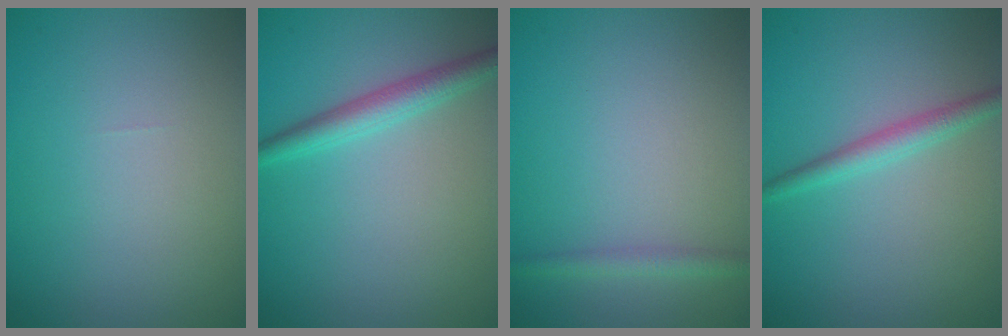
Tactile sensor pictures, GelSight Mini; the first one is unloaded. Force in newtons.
{"total": 2.6, "press": 2.6, "slide": 0.1}
{"total": 1.5, "press": 1.5, "slide": 0.1}
{"total": 2.2, "press": 2.1, "slide": 0.0}